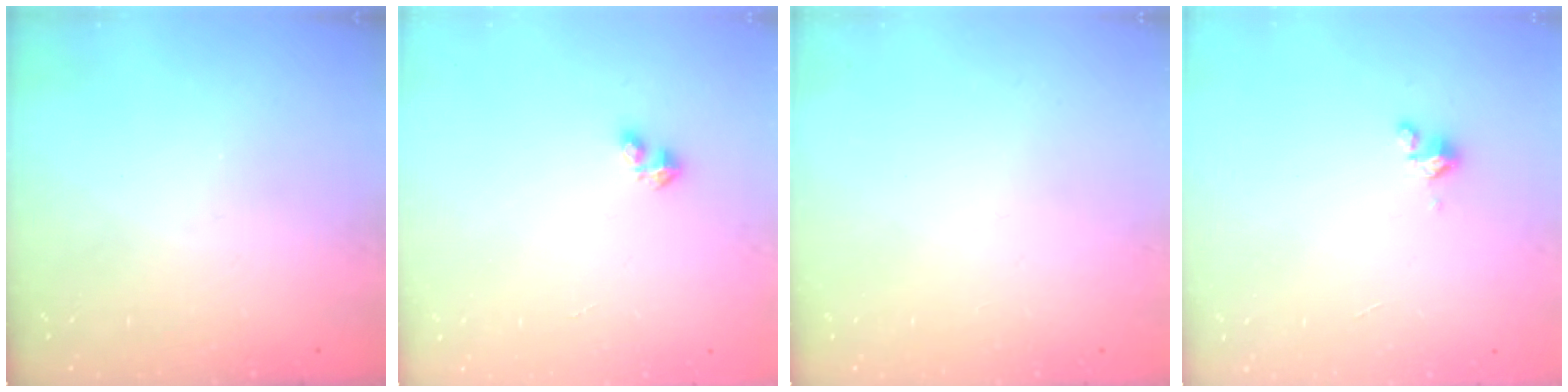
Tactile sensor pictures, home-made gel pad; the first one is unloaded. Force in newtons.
{"total": 2.9, "press": 2.9, "slide": 0.5}
{"total": 0.0}
{"total": 1.8, "press": 1.7, "slide": 0.4}